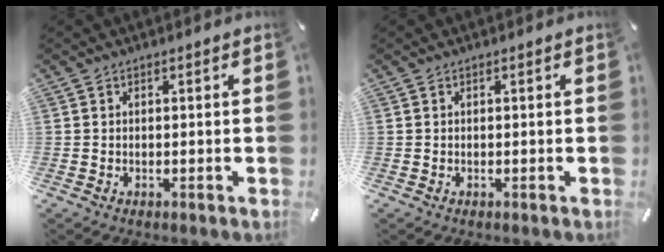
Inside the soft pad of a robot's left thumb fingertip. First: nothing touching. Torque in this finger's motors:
{"motor_torque": [0.00, 0.00, 0.00, 0.00, 0.00]}